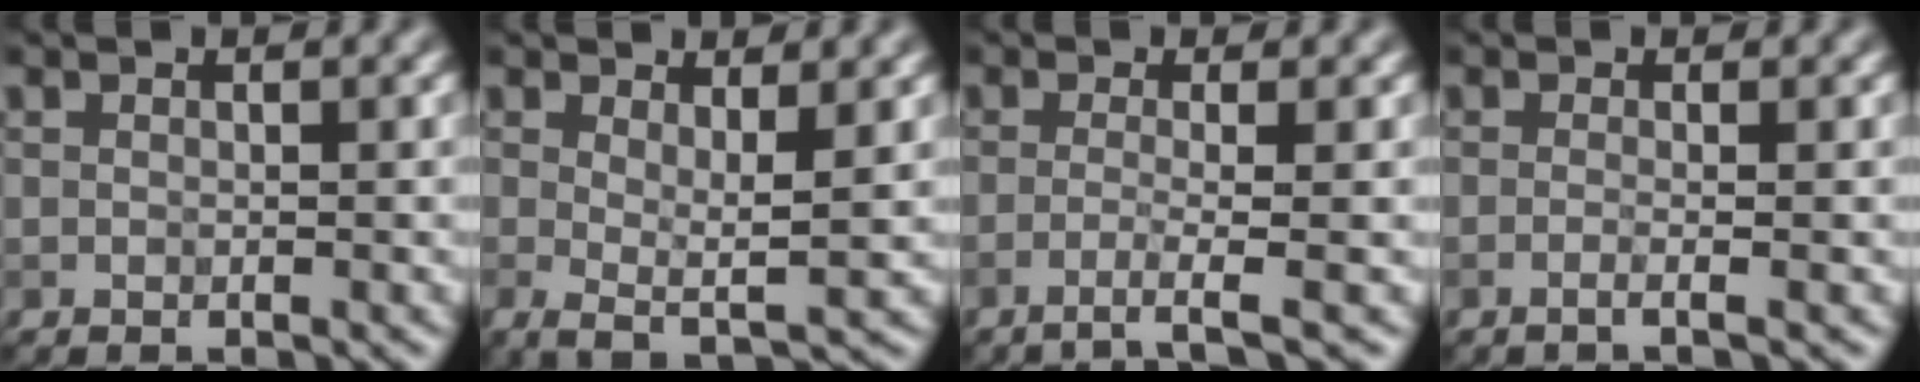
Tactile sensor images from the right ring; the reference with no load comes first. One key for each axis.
{"total": 3.2, "fx": 0.7, "fy": 0.9, "fz": 3.0, "tx": -0.050, "ty": -0.011, "tz": 0.012}
{"total": 2.8, "fx": -1.1, "fy": 0.5, "fz": 2.5, "tx": -0.033, "ty": -0.001, "tz": -0.035}
{"total": 2.1, "fx": -0.2, "fy": 0.9, "fz": 1.9, "tx": -0.013, "ty": -0.007, "tz": -0.027}